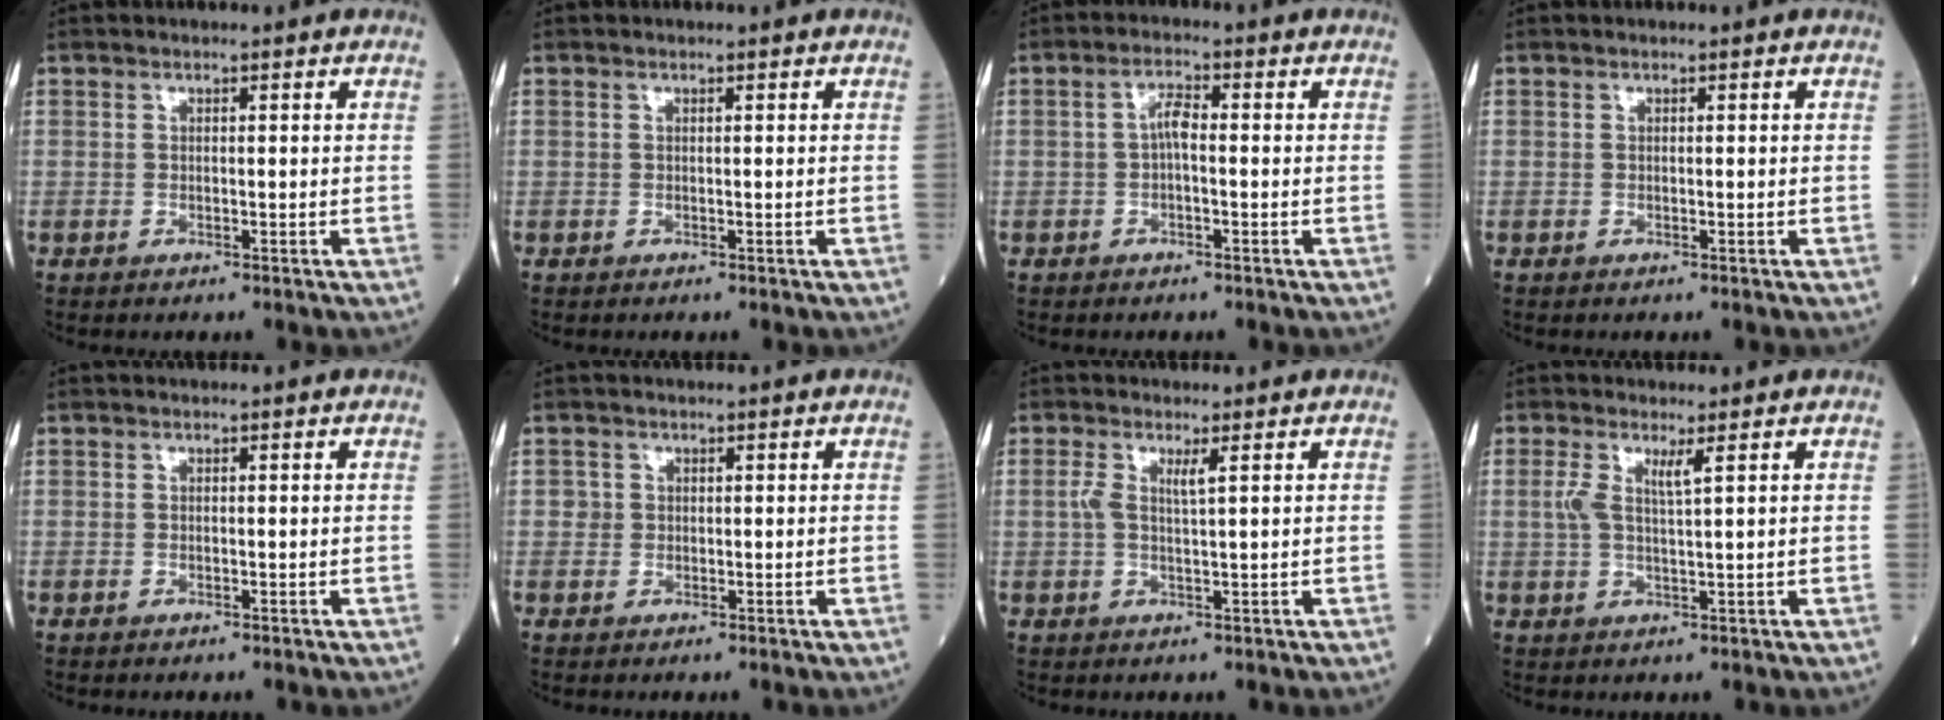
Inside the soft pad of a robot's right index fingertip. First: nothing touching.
{"total": 0.0}
{"total": 2.7, "force": [-0.3, 0.8, 2.6], "torque": [-0.046, 0.007, -0.006]}
{"total": 0.0}
{"total": 0.0}
{"total": 1.3, "force": [0.2, 1.2, 0.1], "torque": [0.007, 0.002, 0.000]}
{"total": 2.8, "force": [0.9, 0.2, 2.7], "torque": [-0.061, 0.008, 0.018]}
{"total": 3.4, "force": [1.3, 0.1, 3.1], "torque": [-0.070, 0.005, 0.026]}